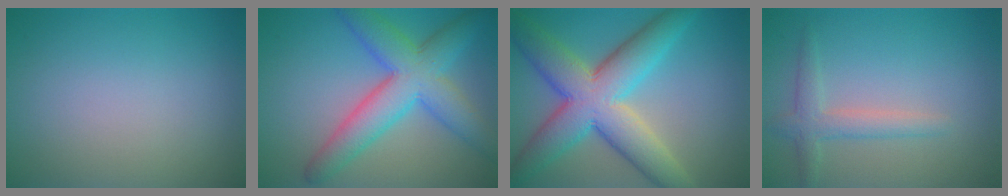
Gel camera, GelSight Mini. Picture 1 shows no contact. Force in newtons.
{"total": 7.7, "press": 7.7, "slide": 0.1}
{"total": 10.1, "press": 10.1, "slide": 0.5}
{"total": 2.4, "press": 2.4, "slide": 0.1}